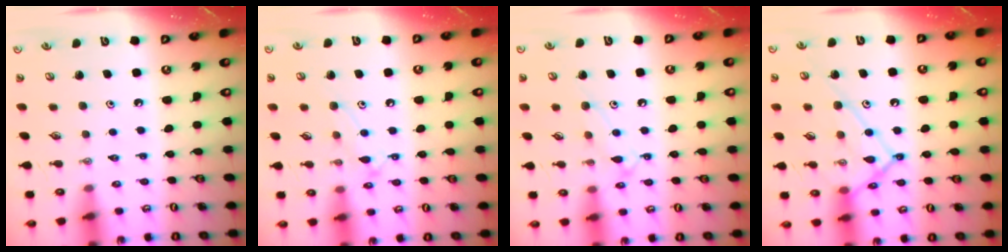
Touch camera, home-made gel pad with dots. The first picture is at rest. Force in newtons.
{"total": 9.9, "press": 9.9, "slide": 0.8}
{"total": 9.8, "press": 9.8, "slide": 0.7}
{"total": 14.1, "press": 14.1, "slide": 1.3}